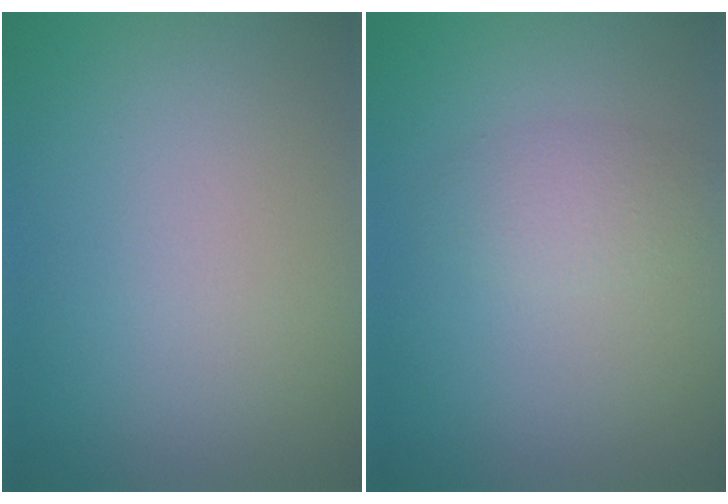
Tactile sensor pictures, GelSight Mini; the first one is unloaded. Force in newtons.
{"total": 1.9, "press": 1.9, "slide": 0.1}